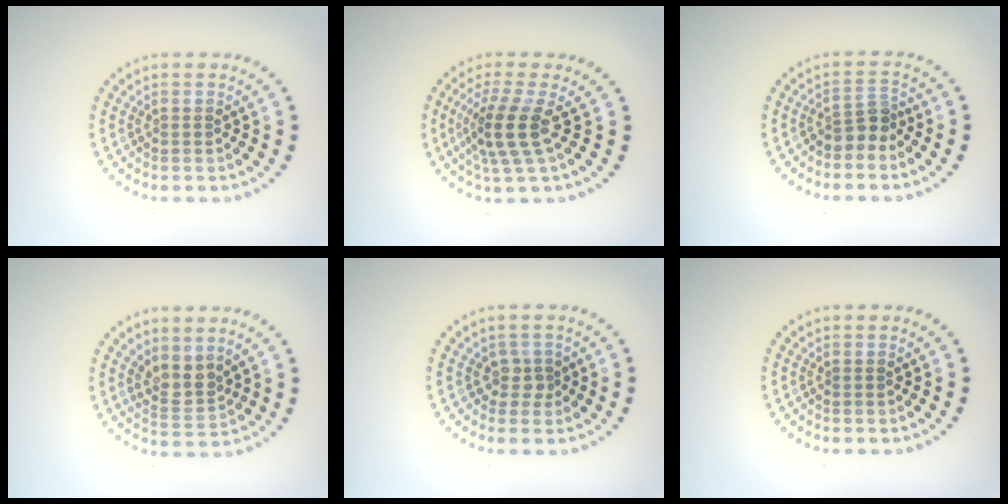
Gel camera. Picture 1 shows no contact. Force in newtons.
{"total": 3.7, "press": 2.8, "slide": 2.4}
{"total": 2.2, "press": 1.7, "slide": 1.5}
{"total": 2.5, "press": 2.1, "slide": 1.5}
{"total": 1.5, "press": 1.2, "slide": 1.0}
{"total": 0.0}